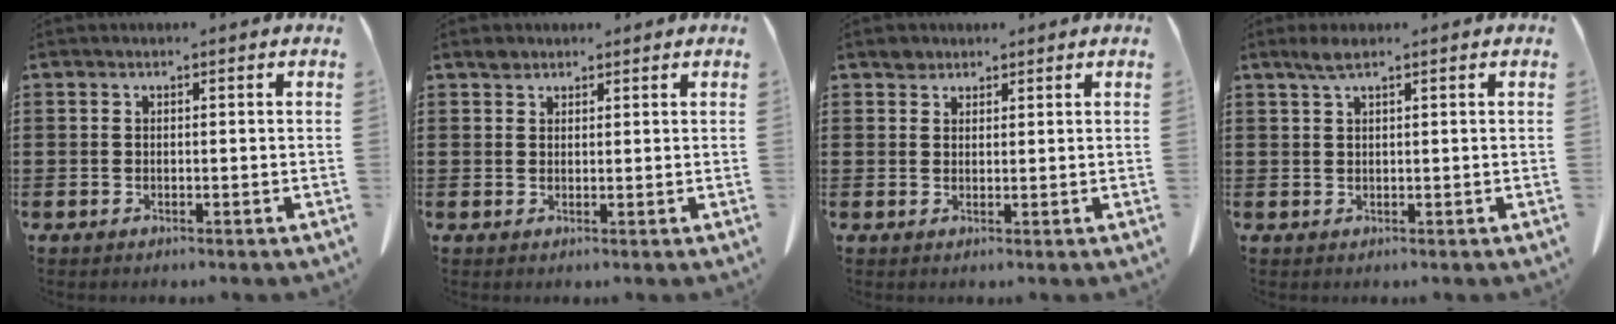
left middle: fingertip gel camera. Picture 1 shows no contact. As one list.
[{"total": 1.6, "force": [1.3, 0.8, 0.4], "torque": [-0.012, -0.001, 0.027]}, {"total": 1.9, "force": [1.6, 1.0, 0.3], "torque": [-0.002, -0.003, 0.031]}, {"total": 2.2, "force": [1.4, 0.3, 1.6], "torque": [-0.035, 0.002, 0.025]}]